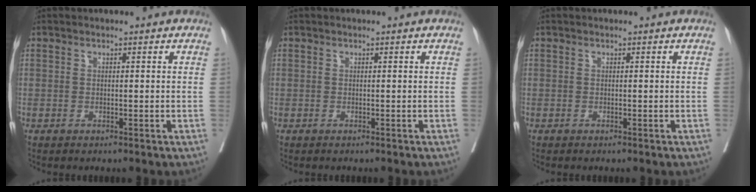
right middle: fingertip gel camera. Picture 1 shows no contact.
{"total": 0.6, "force": [-0.6, 0.0, 0.3], "torque": [-0.001, 0.000, -0.007]}
{"total": 0.0}